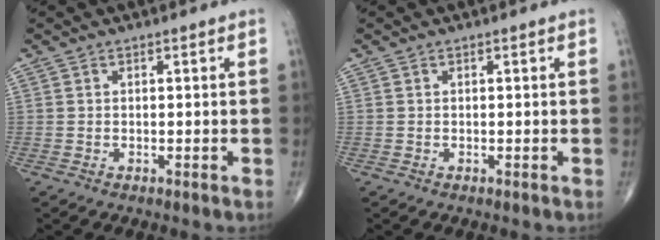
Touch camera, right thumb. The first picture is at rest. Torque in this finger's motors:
{"motor_torque": [-0.43, 0.16, -0.15, -0.04, 0.00]}